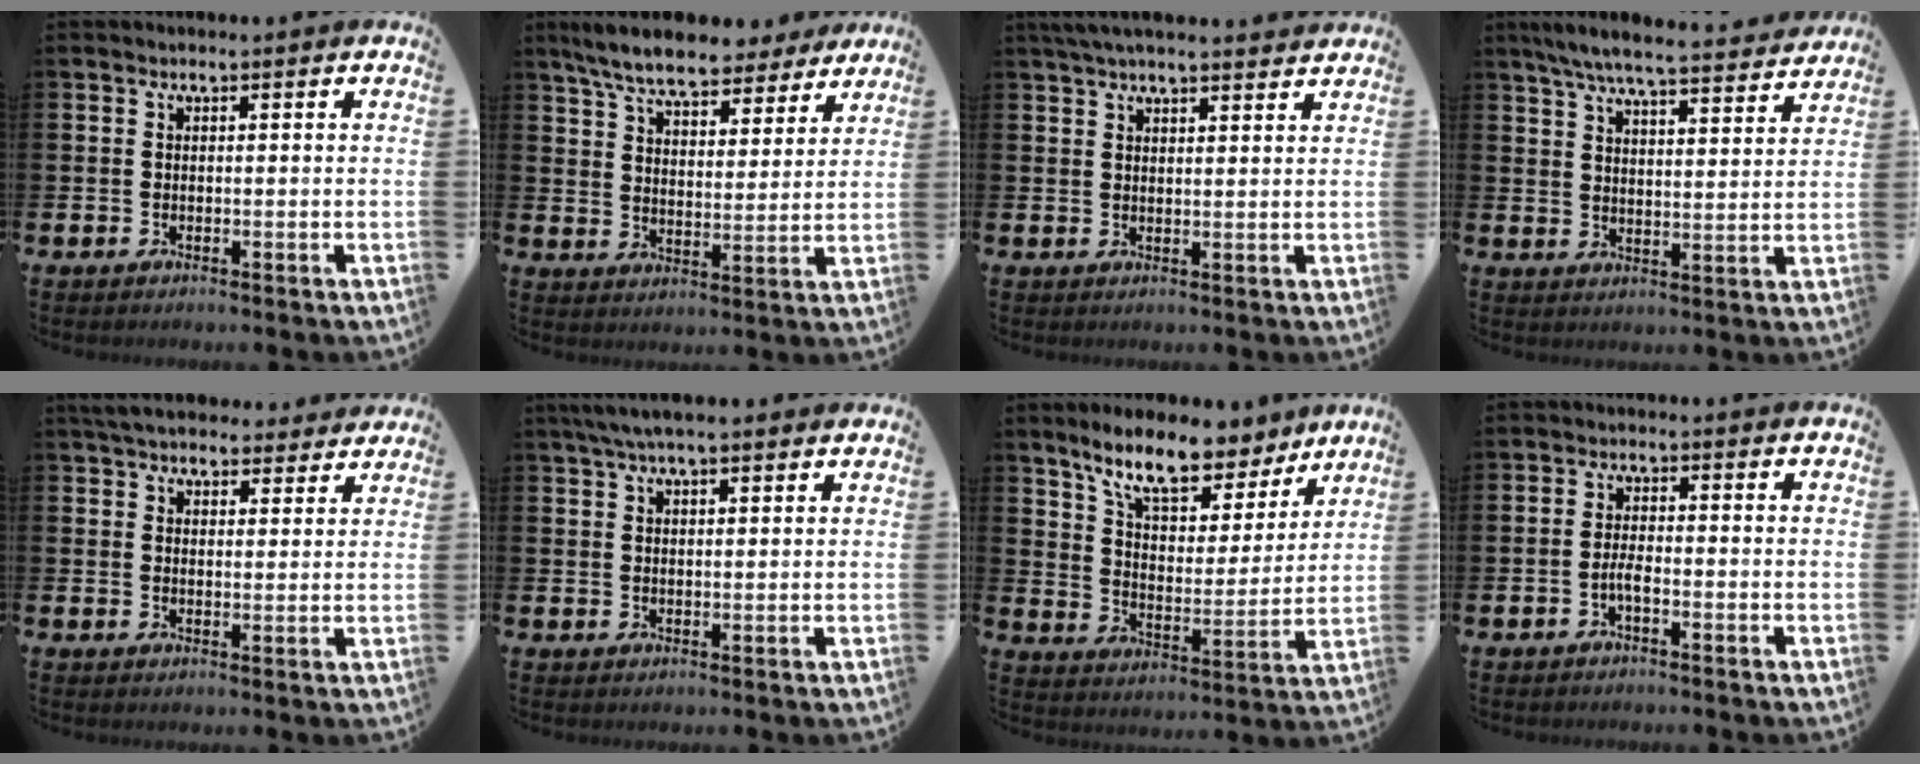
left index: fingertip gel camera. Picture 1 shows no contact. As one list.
[{"total": 8.4, "force": [7.7, 1.8, 2.8], "torque": [-0.078, -0.038, 0.137]}, {"total": 3.9, "force": [3.6, 0.3, 1.4], "torque": [-0.043, -0.003, 0.069]}, {"total": 7.1, "force": [6.6, 0.5, 2.6], "torque": [-0.069, -0.039, 0.115]}, {"total": 5.4, "force": [5.1, 1.4, 0.9], "torque": [-0.027, -0.024, 0.093]}, {"total": 4.7, "force": [3.7, 1.1, 2.6], "torque": [-0.057, 0.001, 0.069]}, {"total": 10.8, "force": [9.0, 3.7, 4.6], "torque": [-0.104, -0.056, 0.156]}, {"total": 1.8, "force": [-0.9, 0.4, 1.5], "torque": [-0.031, 0.003, -0.017]}]